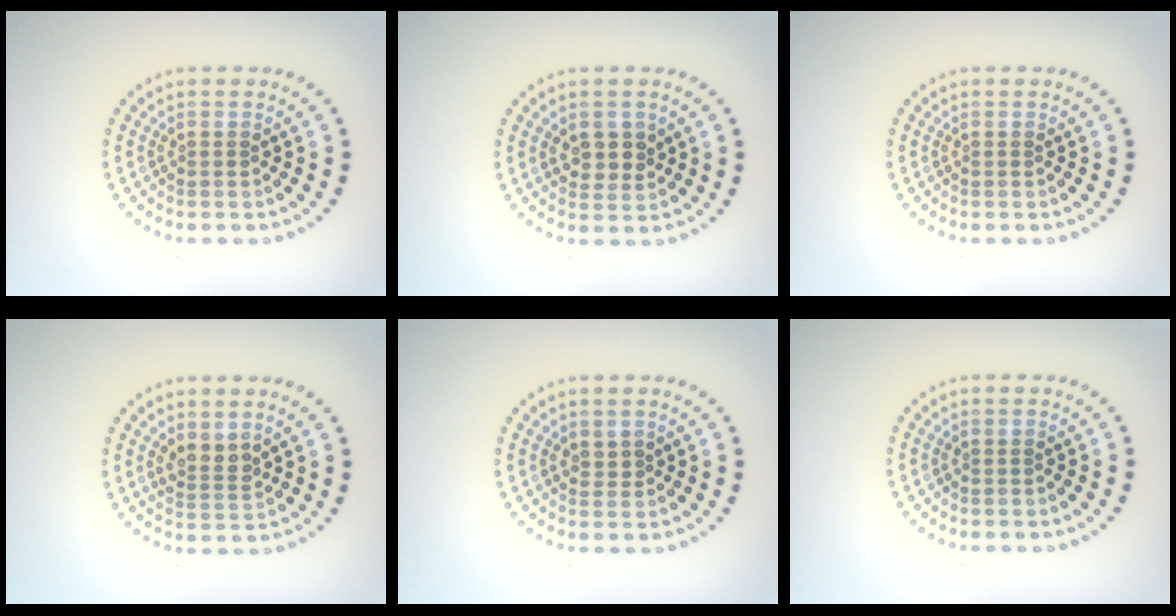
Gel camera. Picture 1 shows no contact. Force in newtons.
{"total": 2.4, "press": 2.2, "slide": 0.9}
{"total": 0.0}
{"total": 1.9, "press": 1.6, "slide": 1.0}
{"total": 0.6, "press": 0.3, "slide": 0.5}
{"total": 0.0}